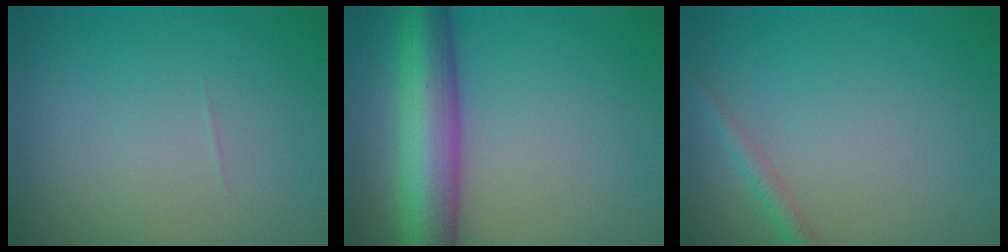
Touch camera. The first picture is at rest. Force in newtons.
{"total": 8.7, "press": 8.7, "slide": 0.4}
{"total": 1.4, "press": 1.4, "slide": 0.0}